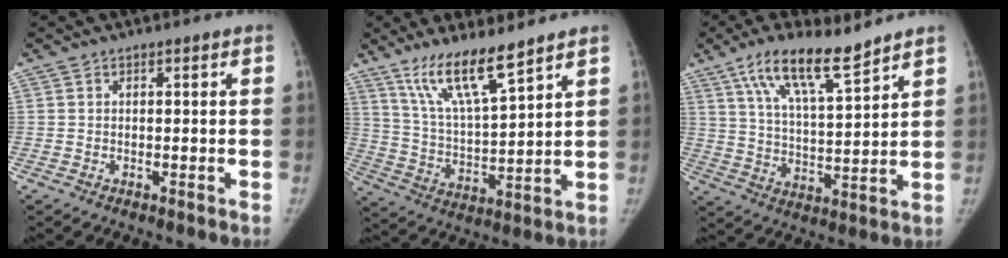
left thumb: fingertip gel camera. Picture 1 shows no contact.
{"total": 12.6, "force": [9.2, 2.1, 8.4], "torque": [-0.146, -0.056, 0.184]}
{"total": 13.0, "force": [9.0, 3.0, 9.0], "torque": [-0.148, -0.045, 0.170]}